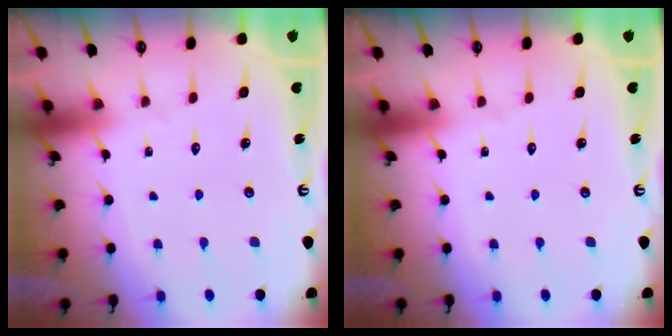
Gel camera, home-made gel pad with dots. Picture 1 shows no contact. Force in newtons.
{"total": 0.0}